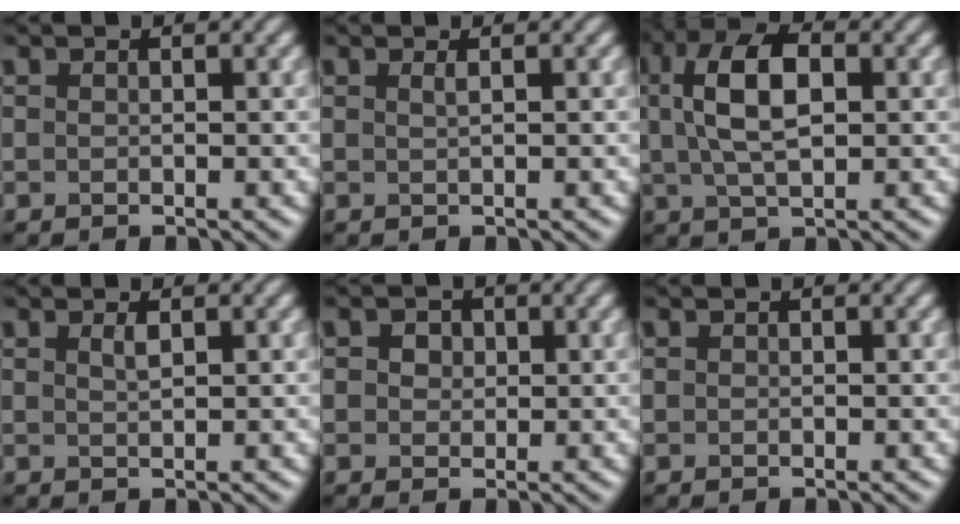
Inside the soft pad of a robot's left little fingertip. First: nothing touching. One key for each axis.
{"total": 0.9, "fx": 0.4, "fy": 0.3, "fz": 0.7, "tx": -0.007, "ty": 0.002, "tz": 0.003}
{"total": 6.6, "fx": 1.3, "fy": 3.2, "fz": 5.6, "tx": -0.108, "ty": 0.015, "tz": 0.019}
{"total": 1.0, "fx": 0.5, "fy": 0.3, "fz": 0.8, "tx": -0.012, "ty": 0.002, "tz": 0.009}
{"total": 2.2, "fx": 0.9, "fy": 1.7, "fz": 1.1, "tx": -0.016, "ty": 0.014, "tz": 0.000}
{"total": 0.0}